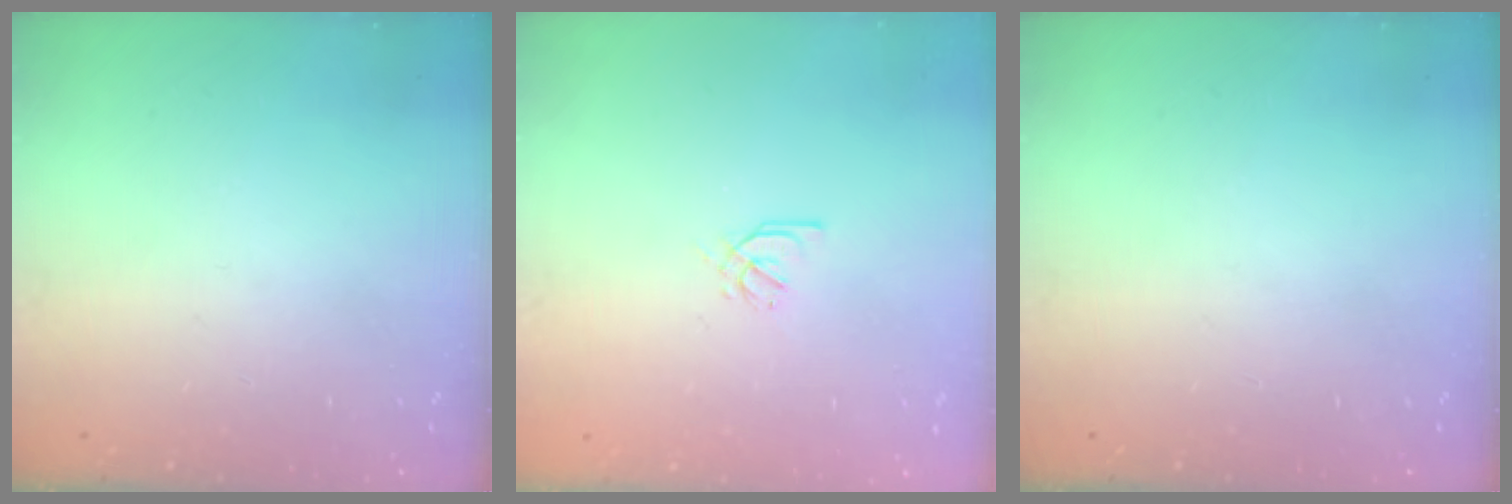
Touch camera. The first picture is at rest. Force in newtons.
{"total": 2.6, "press": 2.5, "slide": 0.7}
{"total": 0.0}